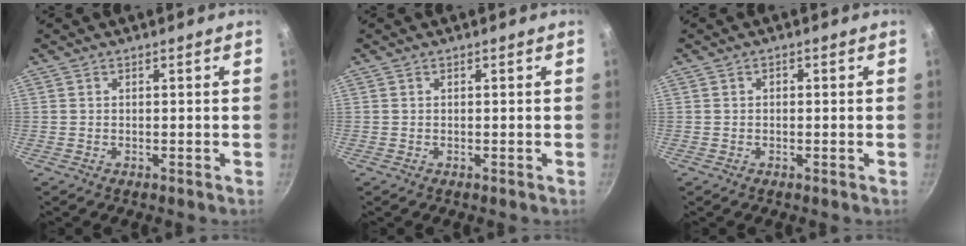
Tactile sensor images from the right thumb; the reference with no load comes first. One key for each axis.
{"total": 0.0}
{"total": 0.7, "fx": 0.0, "fy": 0.5, "fz": 0.4, "tx": -0.008, "ty": 0.007, "tz": 0.000}